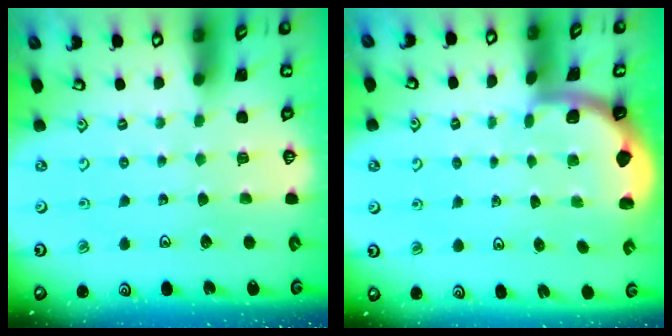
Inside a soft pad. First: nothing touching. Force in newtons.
{"total": 1.4, "press": 1.4, "slide": 0.1}